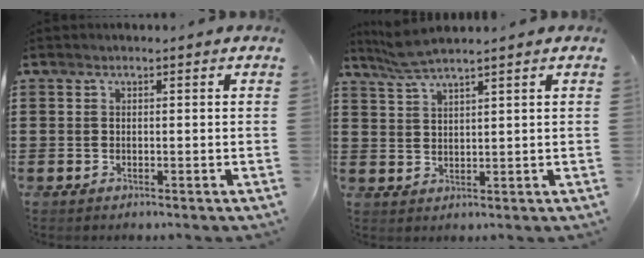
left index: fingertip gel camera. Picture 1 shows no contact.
{"total": 3.7, "force": [3.1, 0.1, 2.0], "torque": [-0.046, -0.004, 0.056]}